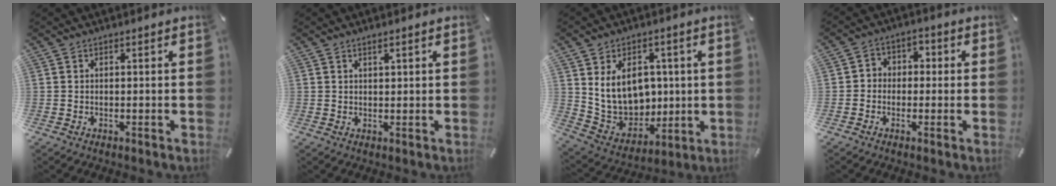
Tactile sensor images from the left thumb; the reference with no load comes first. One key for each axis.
{"total": 1.4, "fx": 0.8, "fy": 0.4, "fz": 1.0, "tx": -0.020, "ty": 0.000, "tz": 0.015}
{"total": 13.6, "fx": 3.6, "fy": 11.1, "fz": 7.1, "tx": -0.137, "ty": -0.020, "tz": 0.078}
{"total": 3.5, "fx": -1.9, "fy": 2.9, "fz": 0.8, "tx": -0.015, "ty": 0.017, "tz": -0.040}